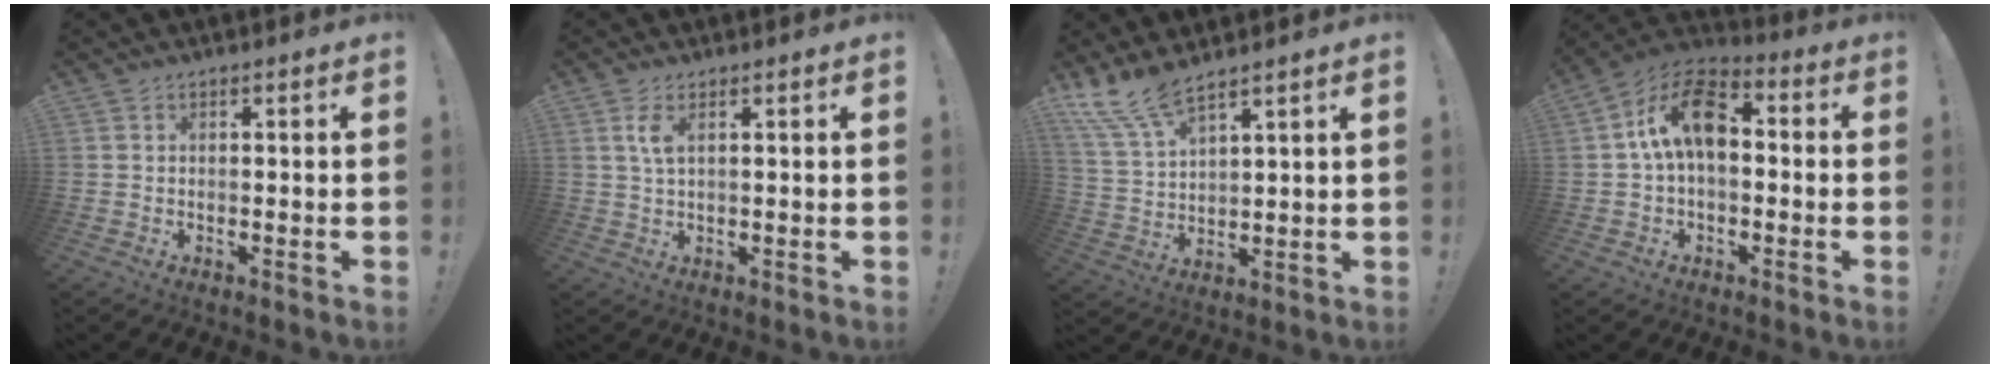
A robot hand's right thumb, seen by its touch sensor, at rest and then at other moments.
{"total": 3.7, "force": [1.5, 1.3, 3.1], "torque": [-0.056, -0.002, 0.023]}
{"total": 9.1, "force": [7.8, 2.0, 4.1], "torque": [-0.099, -0.041, 0.151]}
{"total": 13.8, "force": [1.7, 8.4, 10.8], "torque": [-0.177, 0.017, 0.030]}